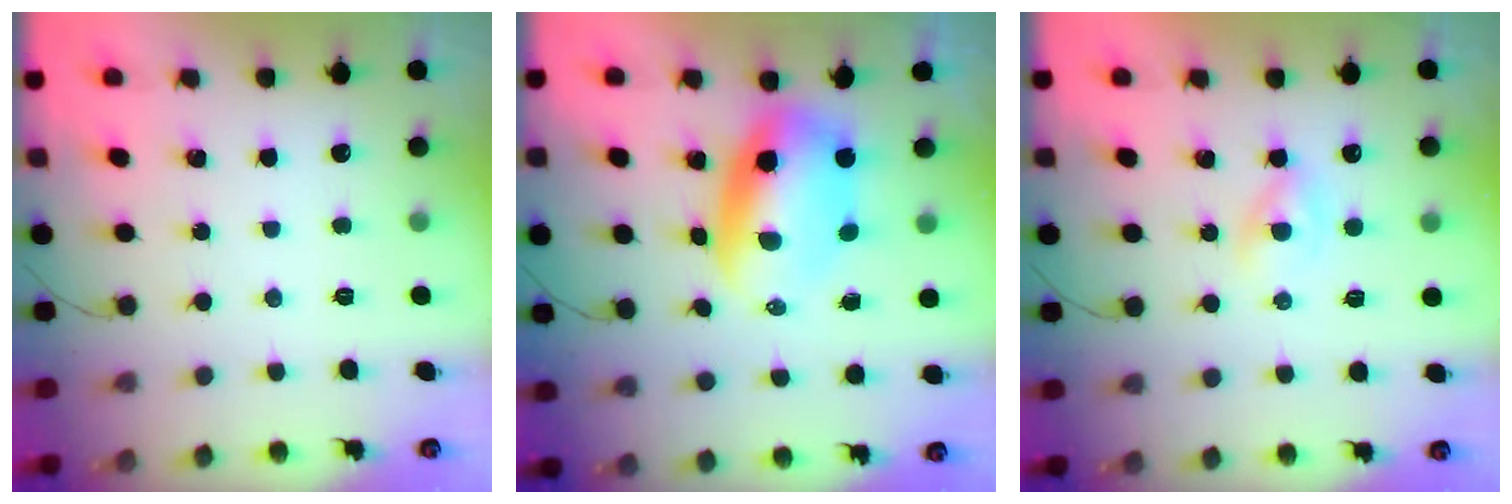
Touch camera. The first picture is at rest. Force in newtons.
{"total": 8.8, "press": 8.4, "slide": 2.5}
{"total": 2.2, "press": 2.0, "slide": 1.0}